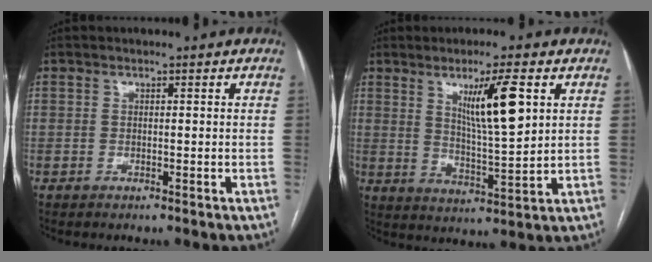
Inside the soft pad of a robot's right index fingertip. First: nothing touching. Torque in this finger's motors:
{"motor_torque": [0.42, 0.26, 0.51, 0.08]}